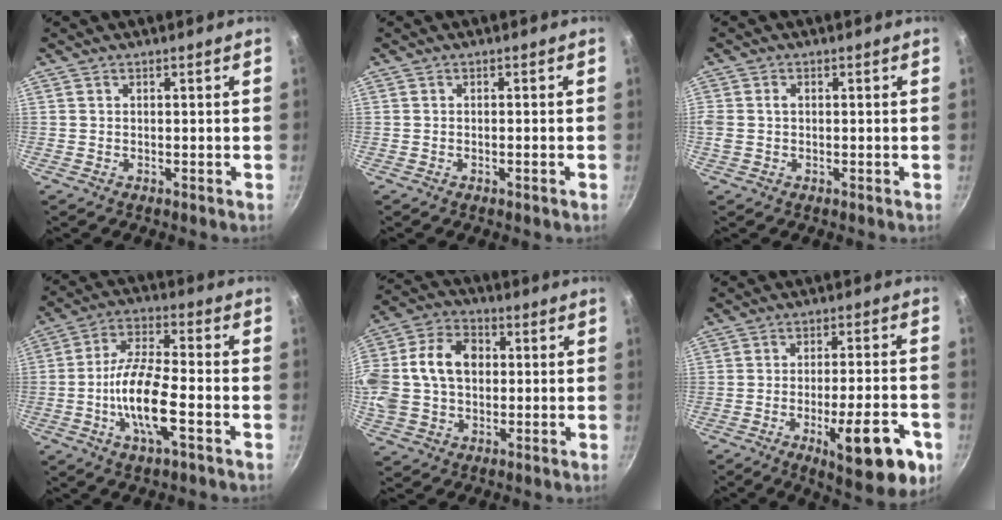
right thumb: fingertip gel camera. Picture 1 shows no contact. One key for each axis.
{"total": 0.8, "fx": -0.4, "fy": 0.0, "fz": 0.7, "tx": -0.018, "ty": 0.004, "tz": -0.007}
{"total": 2.0, "fx": 0.1, "fy": 1.5, "fz": 1.4, "tx": -0.028, "ty": 0.005, "tz": -0.001}
{"total": 12.7, "fx": -3.8, "fy": 4.0, "fz": 11.4, "tx": -0.213, "ty": 0.026, "tz": -0.079}
{"total": 18.2, "fx": 1.7, "fy": 13.3, "fz": 12.3, "tx": -0.244, "ty": 0.034, "tz": 0.020}
{"total": 16.2, "fx": -6.4, "fy": 4.8, "fz": 14.1, "tx": -0.165, "ty": 0.018, "tz": -0.082}